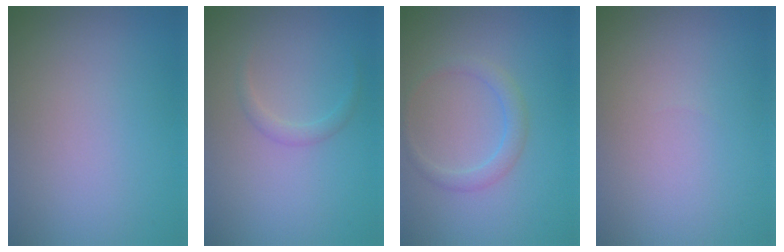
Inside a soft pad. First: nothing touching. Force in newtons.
{"total": 1.0, "press": 1.0, "slide": 0.1}
{"total": 1.8, "press": 1.8, "slide": 0.0}
{"total": 0.0}